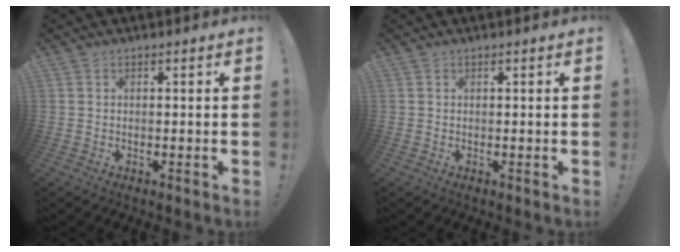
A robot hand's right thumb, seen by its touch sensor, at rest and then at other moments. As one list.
[{"total": 0.0}]